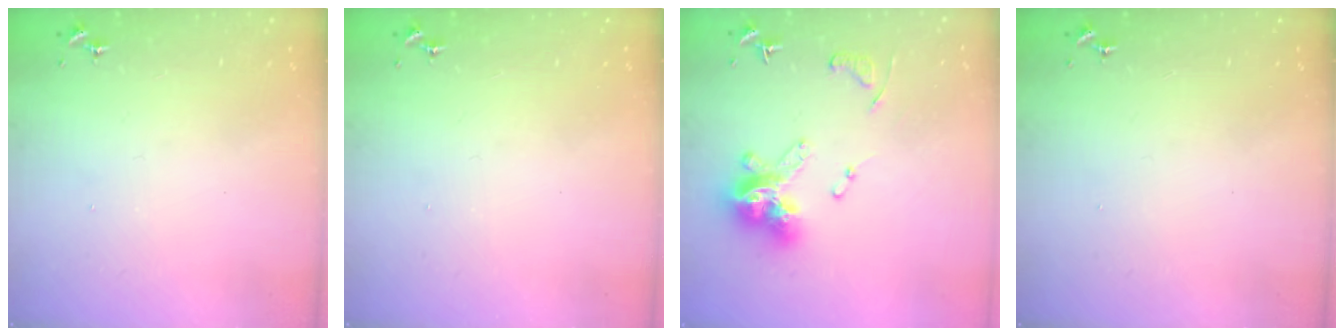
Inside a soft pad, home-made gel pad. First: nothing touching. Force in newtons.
{"total": 0.0}
{"total": 14.8, "press": 14.7, "slide": 1.5}
{"total": 0.0}